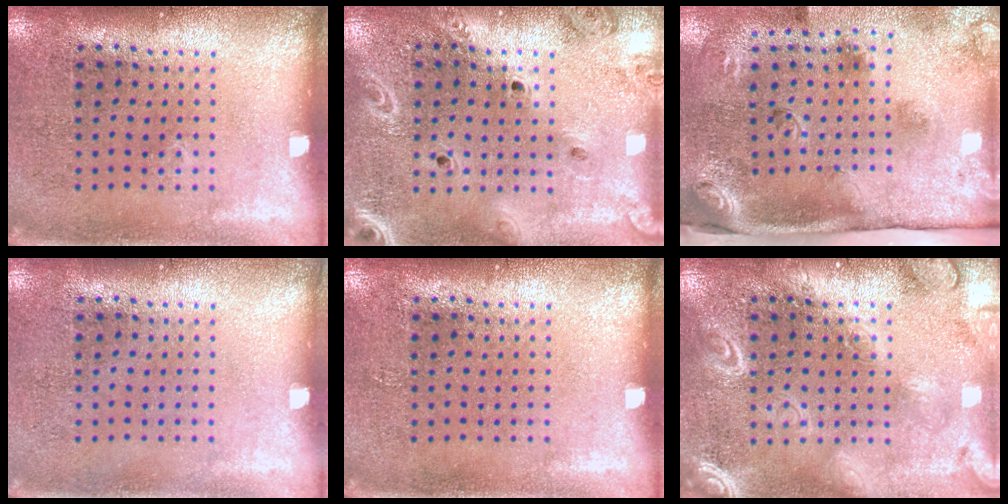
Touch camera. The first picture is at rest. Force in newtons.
{"total": 2.2, "press": 2.0, "slide": 0.9}
{"total": 3.3, "press": 2.0, "slide": 2.6}
{"total": 0.0}
{"total": 0.0}
{"total": 3.0, "press": 3.0, "slide": 0.3}